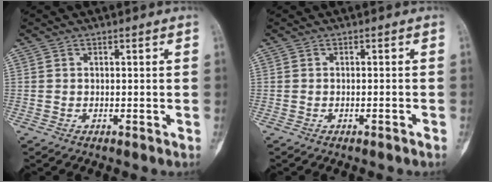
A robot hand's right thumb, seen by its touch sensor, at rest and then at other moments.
{"total": 1.0, "force": [-0.7, 0.0, 0.7], "torque": [-0.020, 0.007, -0.005]}